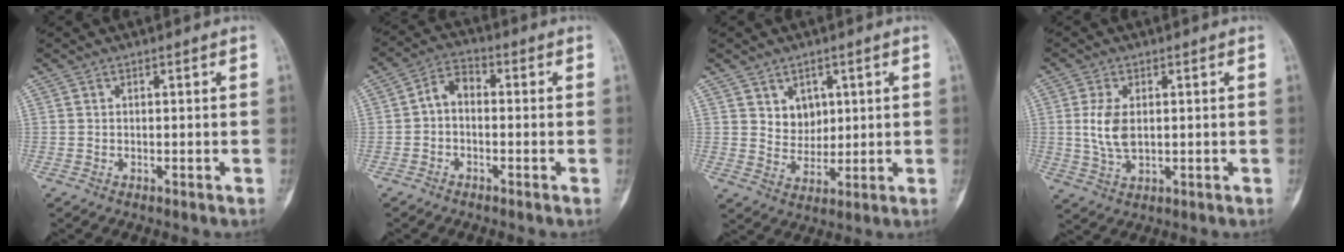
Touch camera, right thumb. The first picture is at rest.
{"total": 4.6, "force": [-0.5, 3.0, 3.5], "torque": [-0.050, 0.021, -0.022]}
{"total": 5.2, "force": [2.1, 4.2, 2.2], "torque": [-0.009, -0.017, 0.043]}
{"total": 7.9, "force": [0.5, 4.2, 6.7], "torque": [-0.144, -0.005, 0.013]}